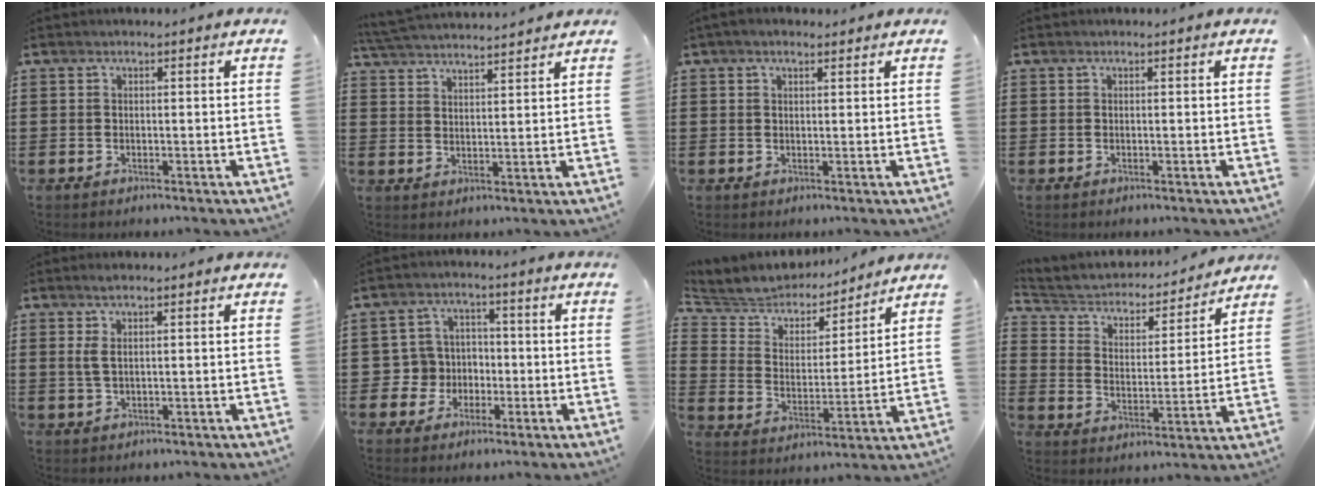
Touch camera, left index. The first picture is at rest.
{"total": 4.1, "force": [4.0, -0.2, 0.6], "torque": [-0.027, -0.020, 0.072]}
{"total": 1.5, "force": [1.1, 0.4, 0.9], "torque": [-0.019, 0.003, 0.020]}
{"total": 0.0}
{"total": 2.5, "force": [0.9, 0.7, 2.2], "torque": [-0.052, 0.001, 0.012]}
{"total": 5.5, "force": [-0.9, 5.3, 1.2], "torque": [-0.050, 0.010, -0.017]}
{"total": 5.5, "force": [5.3, 1.4, 0.2], "torque": [-0.041, -0.040, 0.087]}
{"total": 3.8, "force": [3.4, 1.5, 0.8], "torque": [-0.039, -0.026, 0.050]}